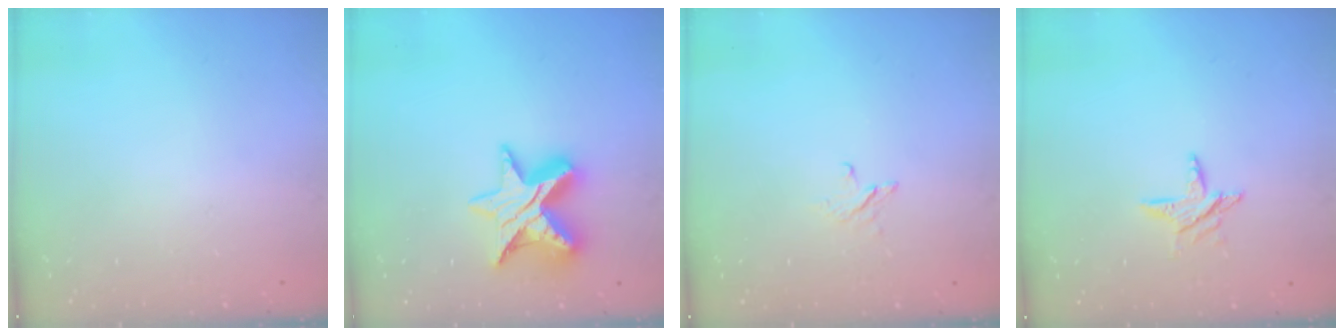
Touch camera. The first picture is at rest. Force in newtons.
{"total": 12.7, "press": 12.7, "slide": 0.7}
{"total": 2.5, "press": 2.5, "slide": 0.3}
{"total": 6.0, "press": 6.0, "slide": 0.5}